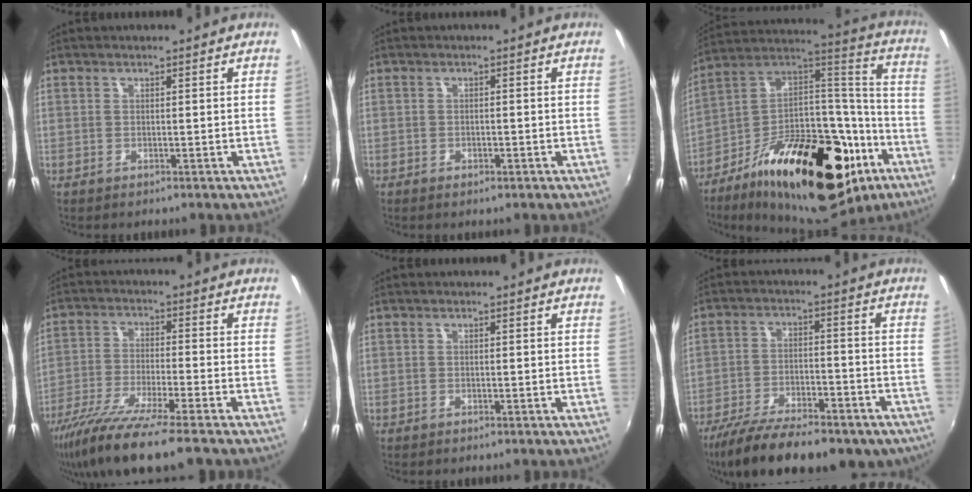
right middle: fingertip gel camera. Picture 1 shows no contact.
{"total": 1.6, "force": [-1.0, 0.9, 0.8], "torque": [-0.015, -0.005, -0.018]}
{"total": 34.0, "force": [-17.5, 16.2, 24.2], "torque": [-0.376, 0.034, -0.260]}
{"total": 14.5, "force": [-11.2, 0.9, 9.2], "torque": [-0.190, -0.042, -0.199]}
{"total": 0.0}
{"total": 22.4, "force": [-16.8, 8.0, 12.5], "torque": [-0.234, -0.045, -0.244]}